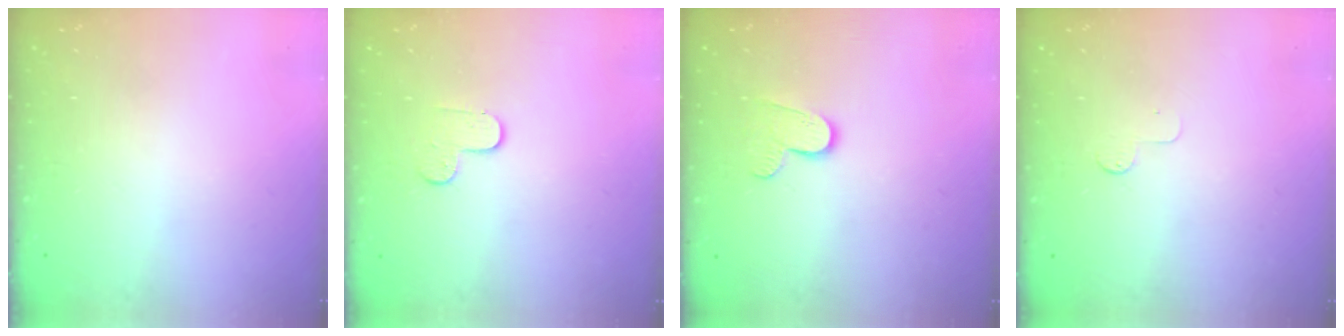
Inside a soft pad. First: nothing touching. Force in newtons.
{"total": 4.3, "press": 4.3, "slide": 0.4}
{"total": 6.9, "press": 6.9, "slide": 0.2}
{"total": 2.6, "press": 2.6, "slide": 0.3}